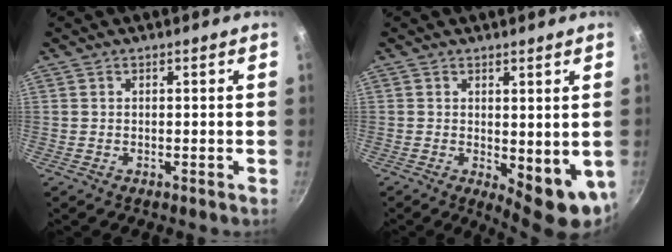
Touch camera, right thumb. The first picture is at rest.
{"total": 8.7, "force": [0.0, 3.8, 7.9], "torque": [-0.082, -0.013, 0.010]}